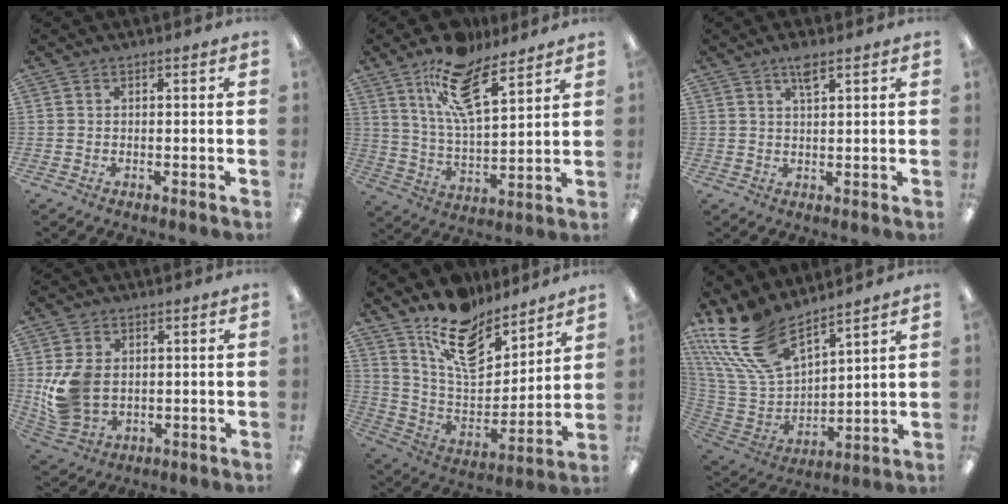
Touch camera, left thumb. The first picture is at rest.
{"total": 16.0, "force": [10.2, 6.1, 10.7], "torque": [-0.188, -0.035, 0.175]}
{"total": 3.6, "force": [2.5, 0.8, 2.5], "torque": [-0.048, -0.001, 0.042]}
{"total": 10.6, "force": [0.6, 7.9, 7.1], "torque": [-0.157, 0.007, 0.016]}
{"total": 15.5, "force": [11.1, 7.8, 7.3], "torque": [-0.135, -0.076, 0.203]}
{"total": 20.1, "force": [13.7, 9.6, 11.2], "torque": [-0.270, -0.073, 0.253]}